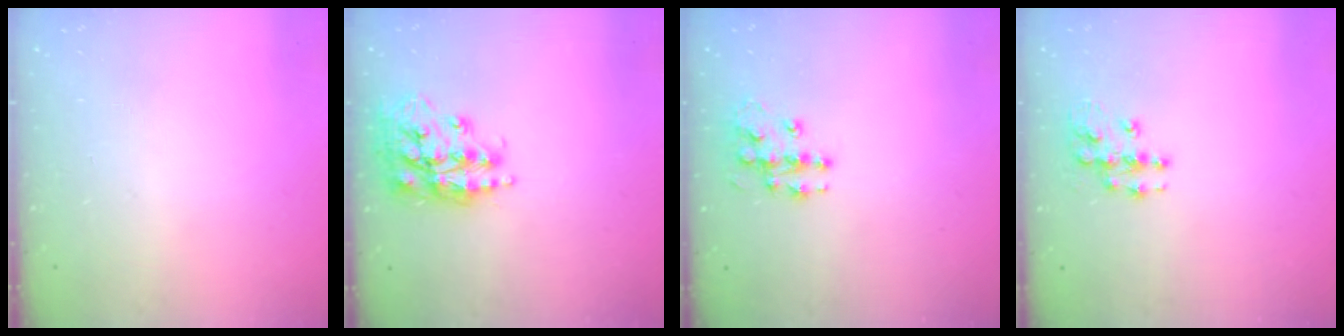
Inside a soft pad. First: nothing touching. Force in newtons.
{"total": 18.7, "press": 18.6, "slide": 1.6}
{"total": 10.6, "press": 10.6, "slide": 0.6}
{"total": 9.2, "press": 9.2, "slide": 0.5}